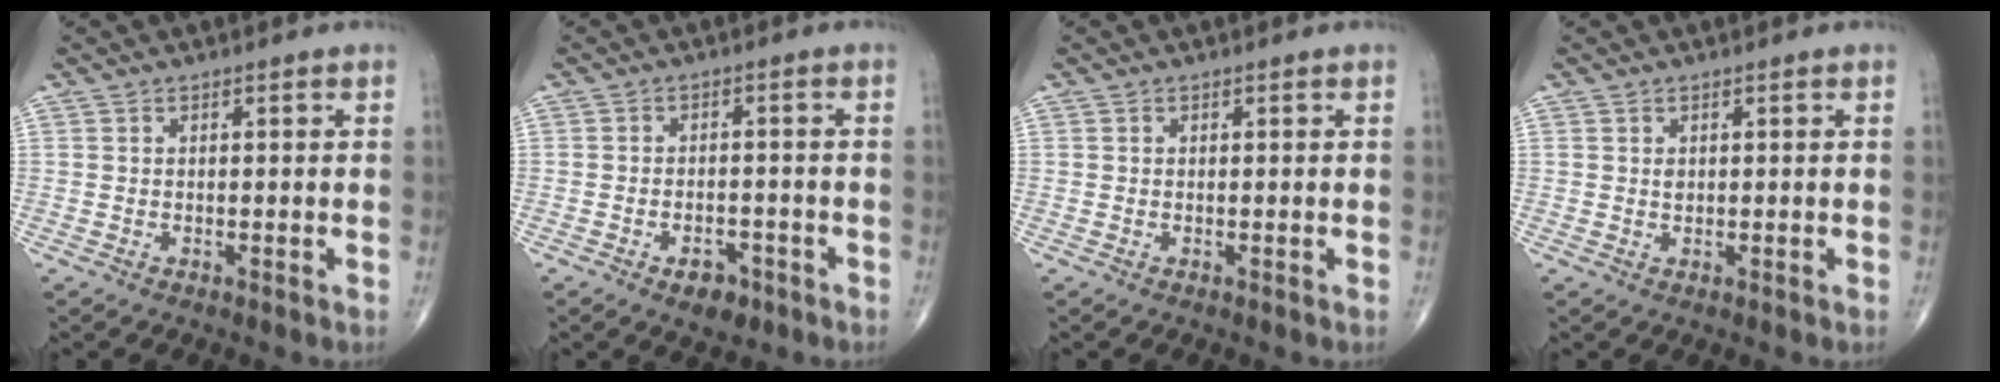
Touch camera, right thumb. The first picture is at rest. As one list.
[{"total": 4.6, "force": [-2.7, 2.6, 2.7], "torque": [-0.025, 0.014, -0.038]}, {"total": 0.0}, {"total": 1.0, "force": [0.3, 0.7, 0.6], "torque": [-0.007, -0.001, 0.007]}]